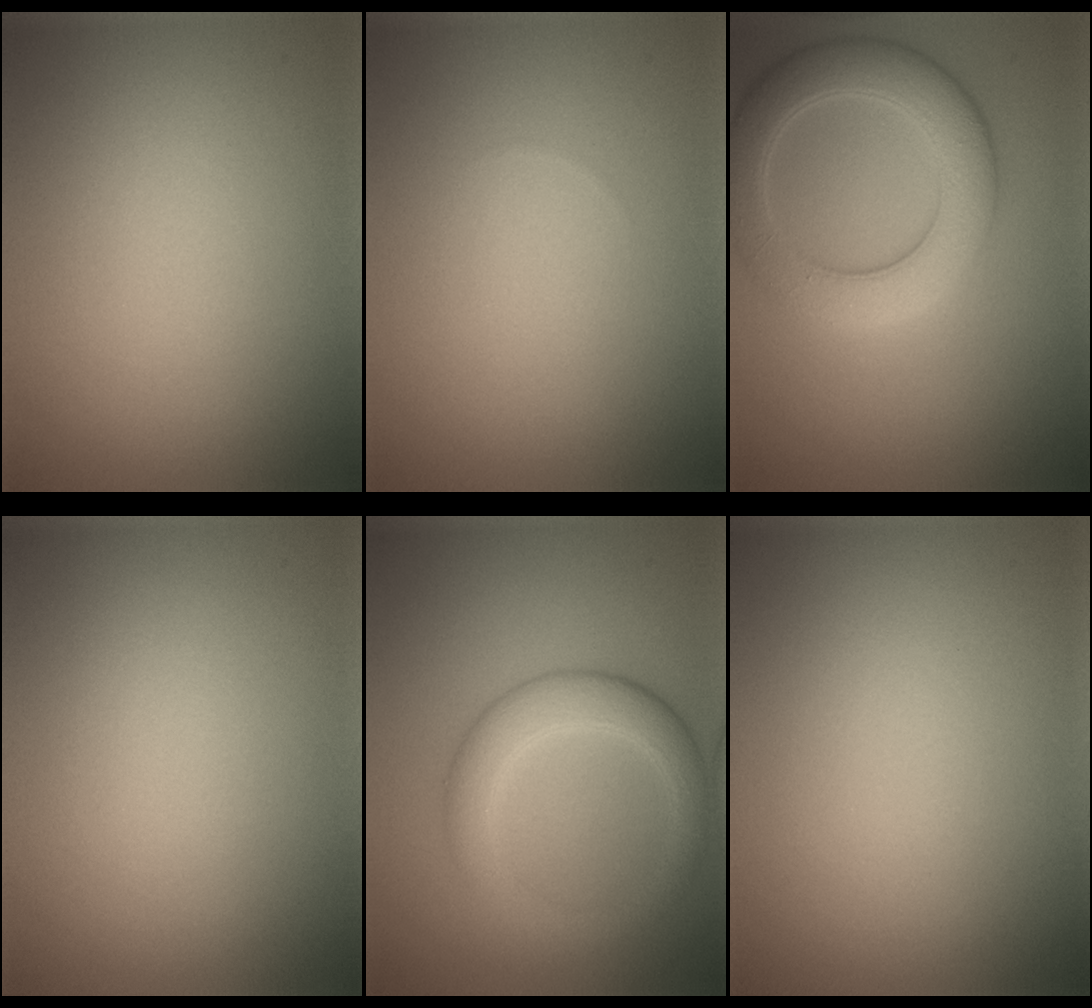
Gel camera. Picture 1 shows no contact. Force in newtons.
{"total": 0.0}
{"total": 6.0, "press": 6.0, "slide": 0.1}
{"total": 0.0}
{"total": 4.4, "press": 4.4, "slide": 0.1}
{"total": 0.0}